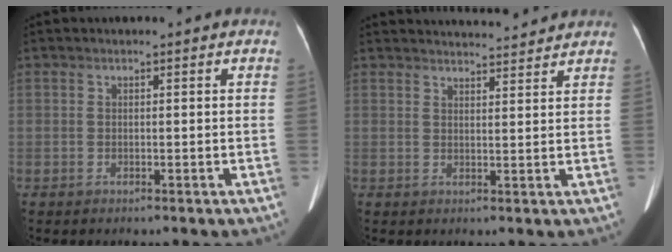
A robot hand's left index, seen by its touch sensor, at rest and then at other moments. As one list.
[{"total": 8.3, "force": [8.2, 0.5, 1.5], "torque": [-0.018, 0.013, 0.101]}]